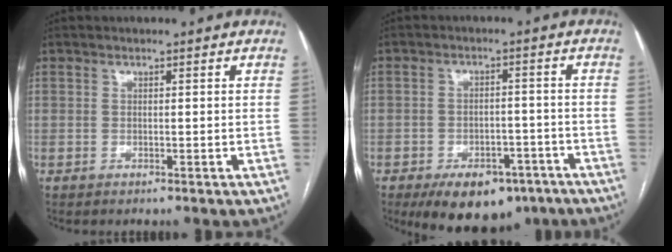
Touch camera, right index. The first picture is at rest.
{"total": 11.0, "force": [-7.4, 5.9, 5.5], "torque": [-0.069, 0.012, -0.104]}